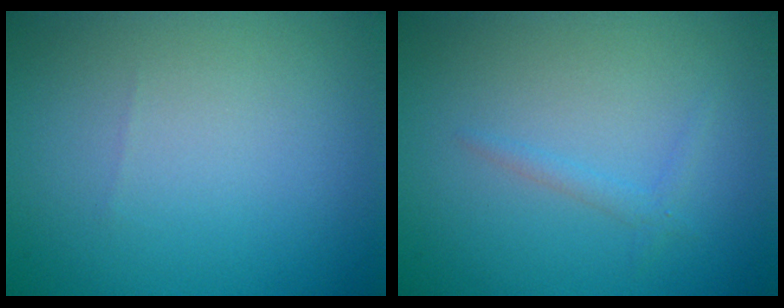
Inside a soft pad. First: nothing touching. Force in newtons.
{"total": 0.9, "press": 0.9, "slide": 0.1}